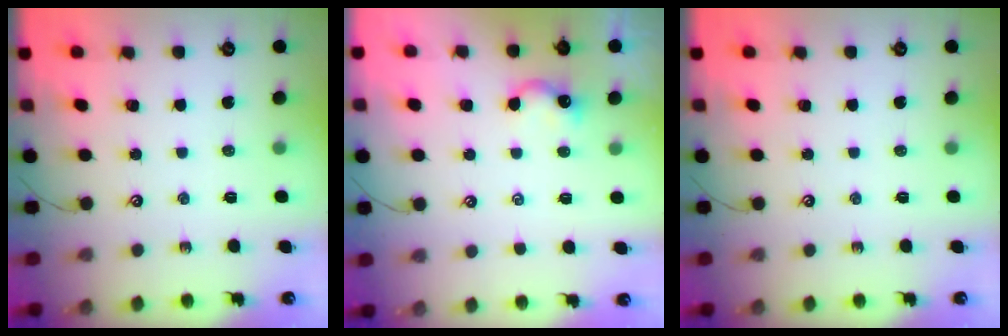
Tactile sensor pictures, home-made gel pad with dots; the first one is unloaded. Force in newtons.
{"total": 0.8, "press": 0.6, "slide": 0.5}
{"total": 0.0}